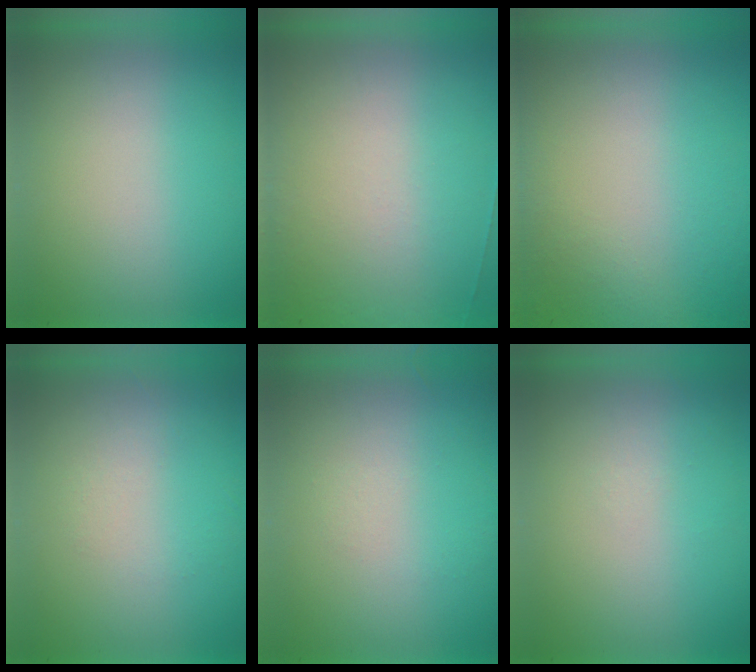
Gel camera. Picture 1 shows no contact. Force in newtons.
{"total": 6.8}
{"total": 8.2}
{"total": 1.2}
{"total": 1.3}
{"total": 1.0}